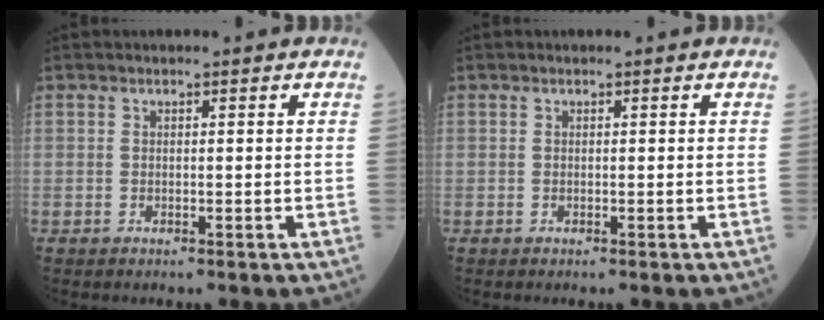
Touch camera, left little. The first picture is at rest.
{"total": 0.0}